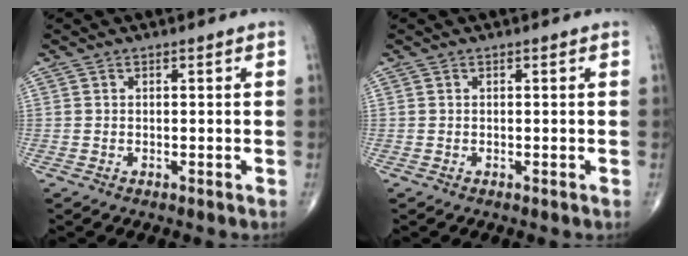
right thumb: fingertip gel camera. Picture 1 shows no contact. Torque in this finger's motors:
{"motor_torque": [-0.04, 0.04, -0.01, 0.01, 0.00]}